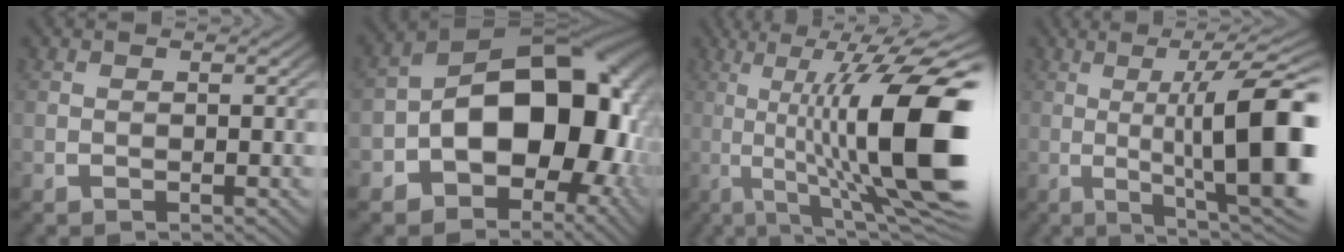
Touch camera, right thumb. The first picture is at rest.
{"total": 19.7, "force": [-2.2, 12.9, 14.8], "torque": [-0.236, -0.060, -0.014]}
{"total": 16.8, "force": [-0.5, 7.0, 15.3], "torque": [-0.251, -0.036, 0.002]}
{"total": 14.6, "force": [0.1, 5.4, 13.5], "torque": [-0.181, -0.007, 0.006]}